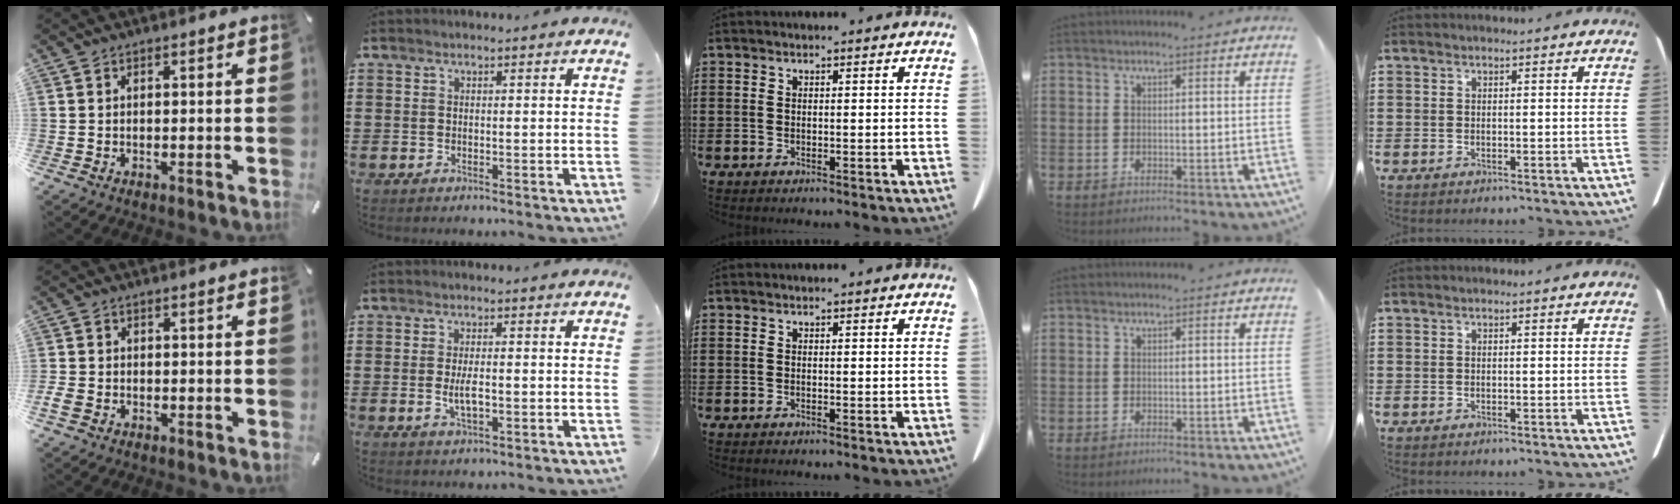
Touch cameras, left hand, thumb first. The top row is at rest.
{"thumb": {"total": 2.1, "force": [-1.1, 1.5, 1.0], "torque": [-0.021, 0.001, -0.022]}, "index": {"total": 3.6, "force": [-0.4, 1.3, 3.3], "torque": [-0.067, -0.004, -0.010]}}